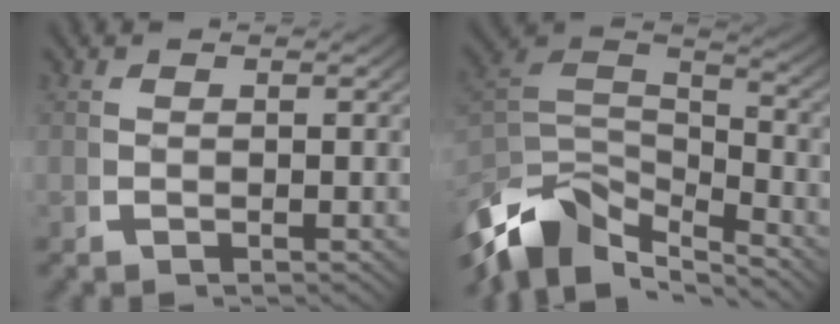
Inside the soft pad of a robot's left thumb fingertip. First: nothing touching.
{"total": 12.4, "force": [-3.9, 8.3, 8.4], "torque": [-0.198, -0.050, -0.045]}